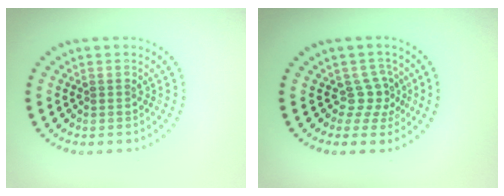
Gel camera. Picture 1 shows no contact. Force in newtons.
{"total": 2.3, "press": 1.5, "slide": 1.7}